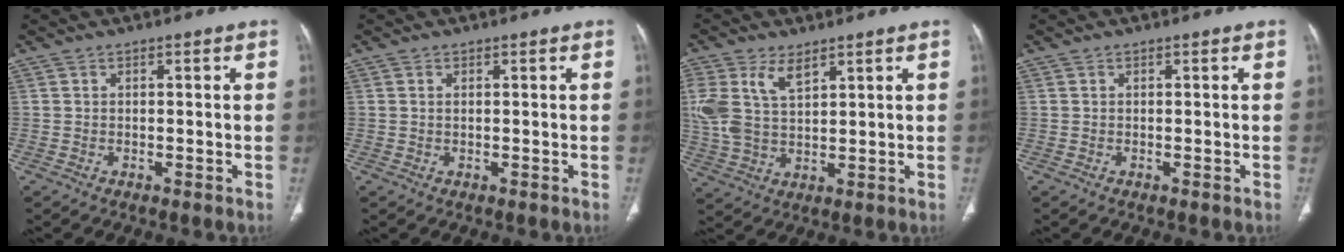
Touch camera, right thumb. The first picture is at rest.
{"total": 0.6, "force": [0.3, 0.2, 0.5], "torque": [-0.013, 0.003, 0.006]}
{"total": 10.6, "force": [5.0, 5.7, 7.5], "torque": [-0.170, -0.007, 0.108]}
{"total": 0.0}